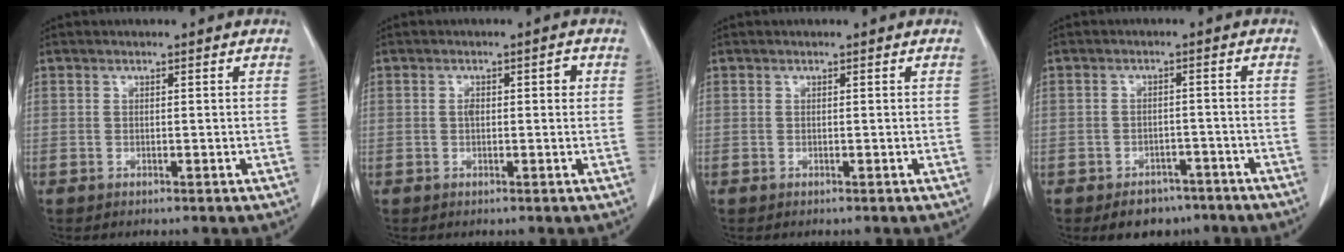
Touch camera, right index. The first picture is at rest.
{"total": 2.5, "force": [0.3, 1.1, 2.2], "torque": [-0.034, 0.014, 0.004]}
{"total": 0.0}
{"total": 5.7, "force": [-4.3, 3.4, 1.7], "torque": [-0.017, 0.007, -0.057]}